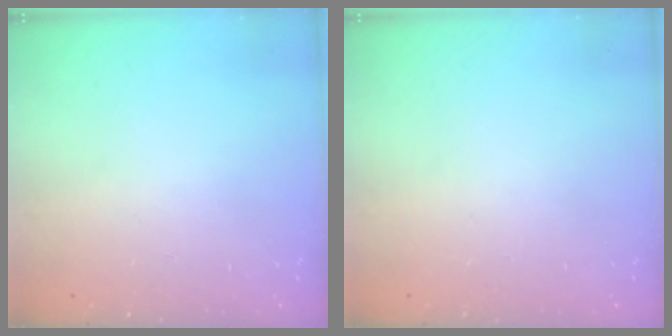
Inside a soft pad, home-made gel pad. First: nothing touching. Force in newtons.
{"total": 0.0}